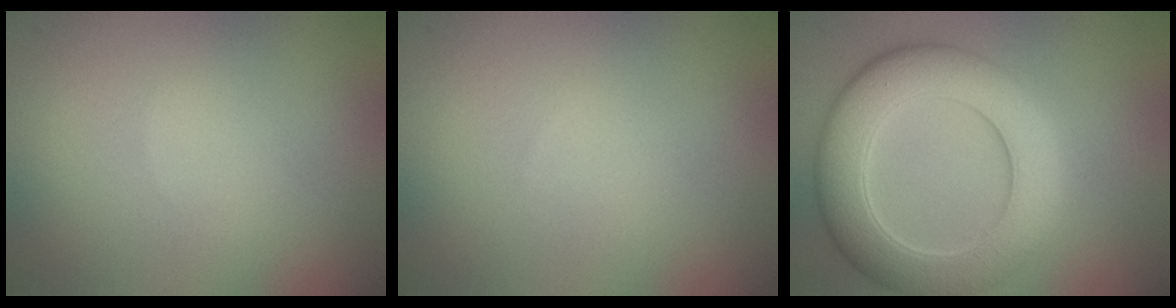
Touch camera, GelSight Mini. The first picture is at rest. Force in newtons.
{"total": 0.0}
{"total": 8.1, "press": 8.1, "slide": 0.3}